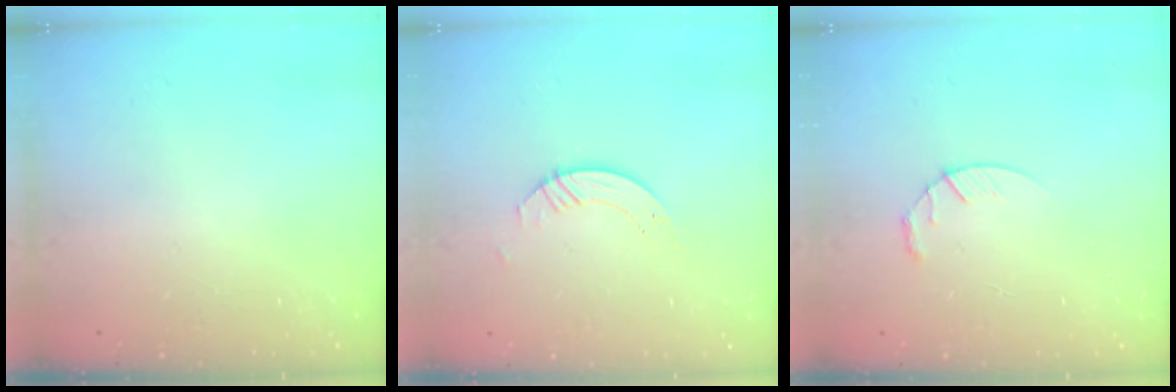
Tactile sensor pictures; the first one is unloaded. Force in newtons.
{"total": 3.5, "press": 3.5, "slide": 0.4}
{"total": 3.6, "press": 3.6, "slide": 0.5}